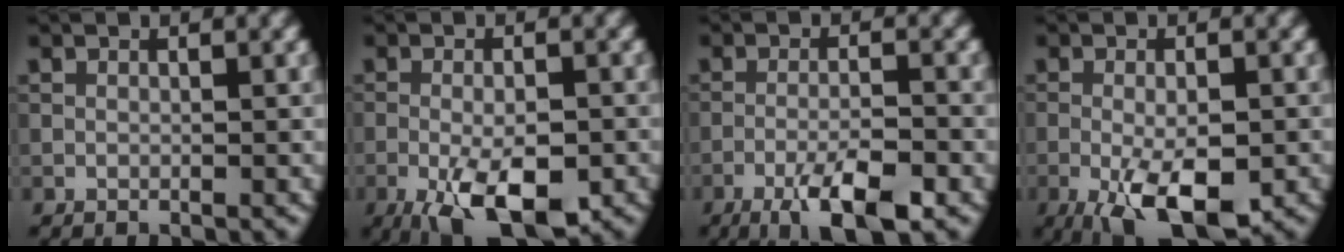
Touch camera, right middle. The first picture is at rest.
{"total": 8.4, "force": [-3.8, 3.2, 6.8], "torque": [-0.116, -0.010, -0.058]}
{"total": 5.8, "force": [-3.4, 1.1, 4.5], "torque": [-0.080, 0.001, -0.059]}
{"total": 7.8, "force": [-3.2, 2.9, 6.5], "torque": [-0.112, -0.013, -0.047]}